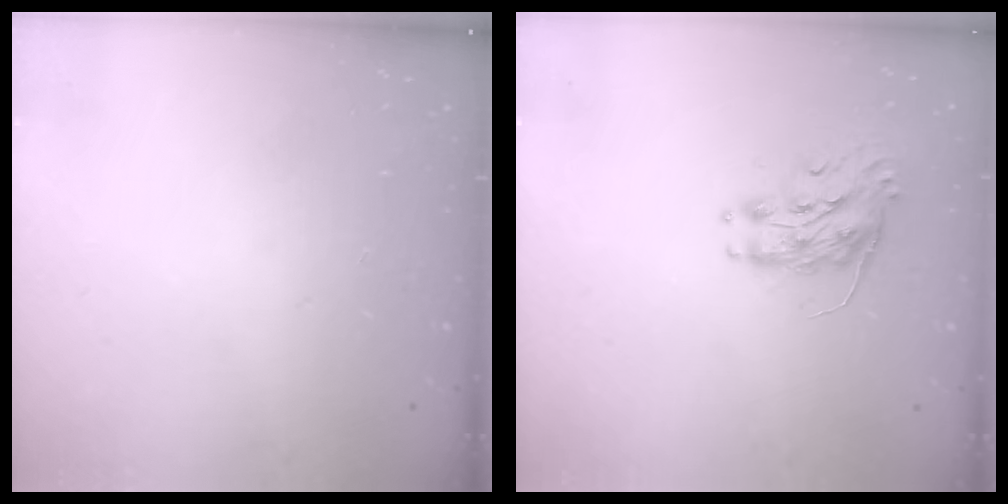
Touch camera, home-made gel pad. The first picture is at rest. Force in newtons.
{"total": 8.2, "press": 8.2, "slide": 0.3}